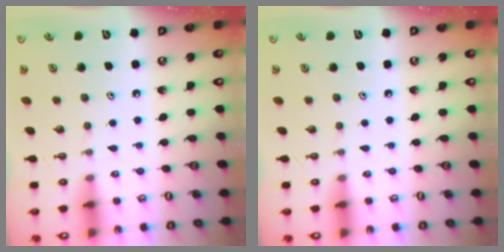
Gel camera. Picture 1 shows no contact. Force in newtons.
{"total": 0.0}